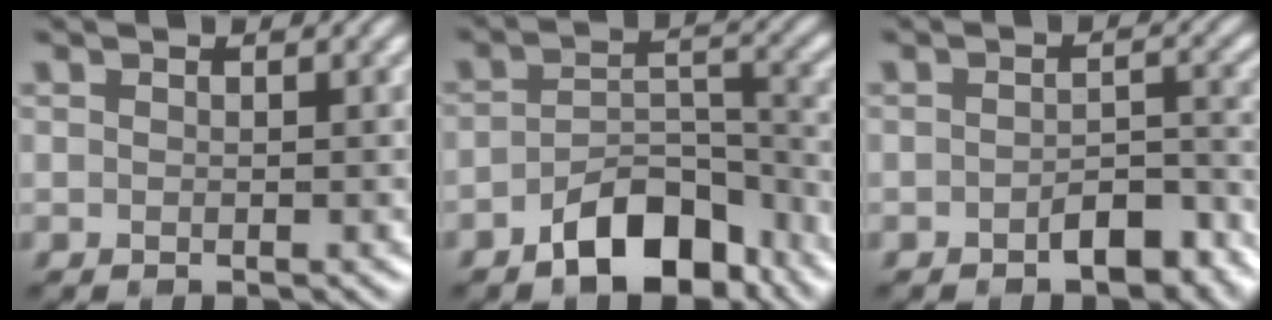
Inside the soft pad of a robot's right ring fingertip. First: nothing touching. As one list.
[{"total": 7.3, "force": [-4.7, 3.7, 4.2], "torque": [-0.062, -0.003, -0.080]}, {"total": 3.8, "force": [-2.3, 1.7, 2.4], "torque": [-0.035, 0.007, -0.032]}]